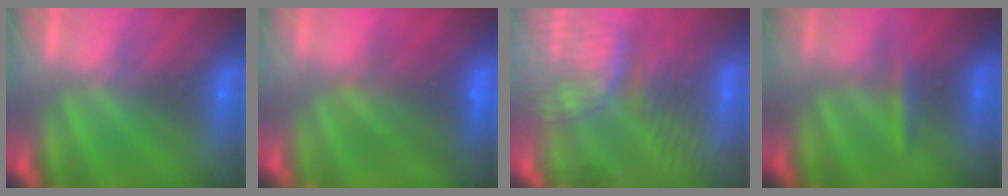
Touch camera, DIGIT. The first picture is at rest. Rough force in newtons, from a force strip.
{"total": 7.3}
{"total": 9.5}
{"total": 2.3}